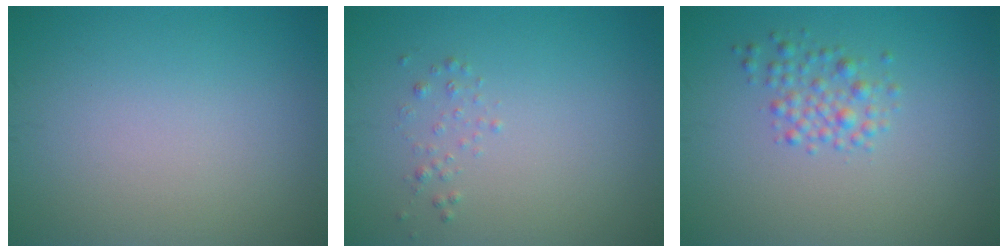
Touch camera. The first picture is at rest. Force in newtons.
{"total": 0.7, "press": 0.7, "slide": 0.0}
{"total": 2.0, "press": 2.0, "slide": 0.0}